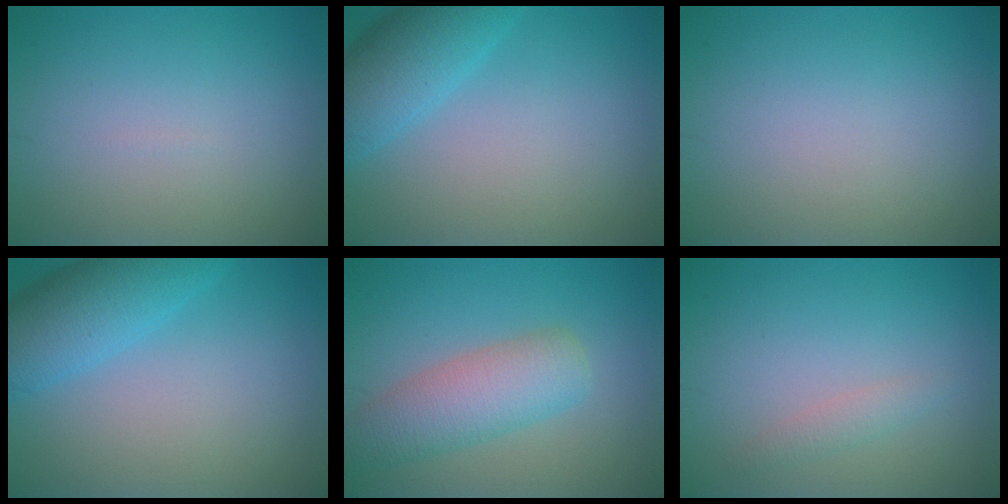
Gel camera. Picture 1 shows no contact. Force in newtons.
{"total": 5.1, "press": 5.1, "slide": 0.2}
{"total": 0.0}
{"total": 5.8, "press": 5.8, "slide": 0.2}
{"total": 5.3, "press": 5.3, "slide": 0.4}
{"total": 1.2, "press": 1.2, "slide": 0.1}